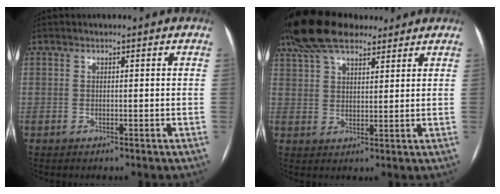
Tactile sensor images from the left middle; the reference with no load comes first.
{"total": 12.8, "force": [10.1, 4.6, 6.4], "torque": [-0.125, 0.050, 0.180]}